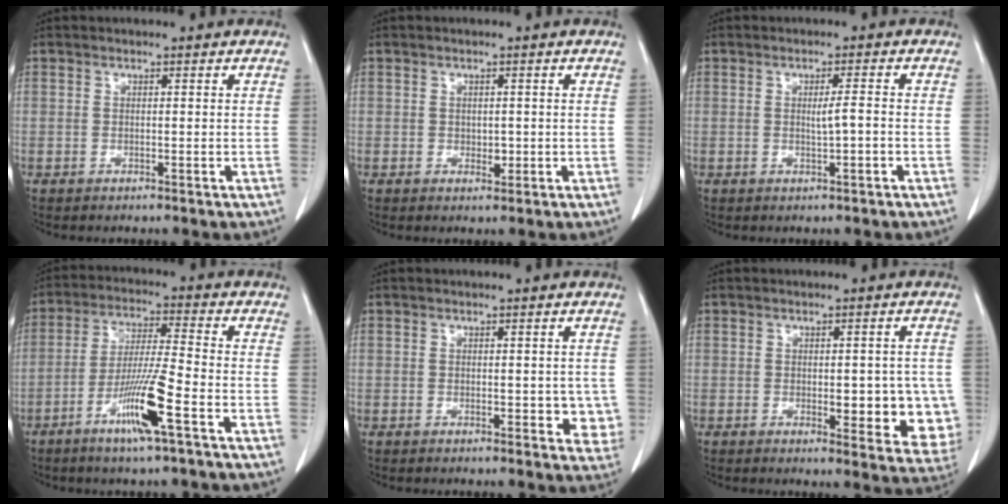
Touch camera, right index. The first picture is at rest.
{"total": 1.4, "force": [-0.2, 1.0, 0.9], "torque": [-0.011, 0.000, 0.000]}
{"total": 2.3, "force": [-0.4, 0.0, 2.3], "torque": [-0.039, 0.000, -0.005]}
{"total": 10.2, "force": [-4.8, -0.4, 9.0], "torque": [-0.173, -0.013, -0.095]}
{"total": 4.2, "force": [-0.4, 2.3, 3.5], "torque": [-0.019, -0.001, -0.004]}
{"total": 9.9, "force": [-1.5, 4.2, 8.8], "torque": [-0.093, -0.004, -0.010]}